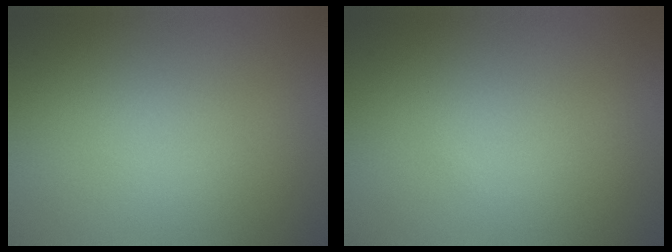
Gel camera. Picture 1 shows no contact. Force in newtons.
{"total": 0.0}